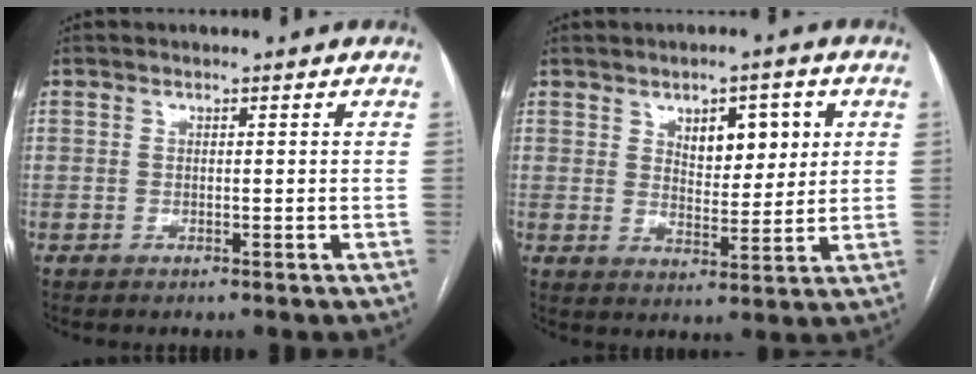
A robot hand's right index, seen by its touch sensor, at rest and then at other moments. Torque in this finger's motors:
{"motor_torque": [0.68, 0.56, 0.13, 0.05]}